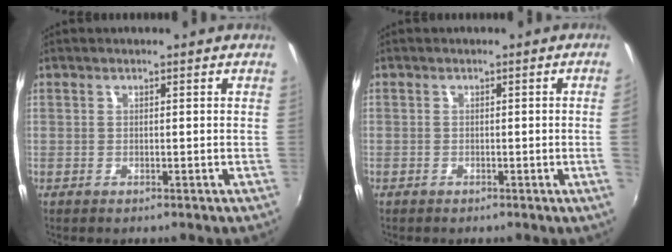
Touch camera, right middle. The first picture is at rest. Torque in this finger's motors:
{"motor_torque": [1.19, -0.95, -0.17, -0.21]}